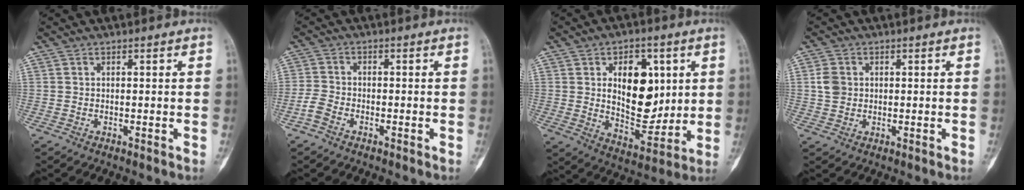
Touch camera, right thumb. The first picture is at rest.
{"total": 3.2, "force": [-1.9, 1.9, 1.7], "torque": [-0.038, 0.012, -0.043]}
{"total": 15.1, "force": [3.3, 9.2, 11.6], "torque": [-0.120, -0.025, 0.061]}
{"total": 3.4, "force": [0.5, 2.9, 1.7], "torque": [-0.026, 0.003, 0.010]}